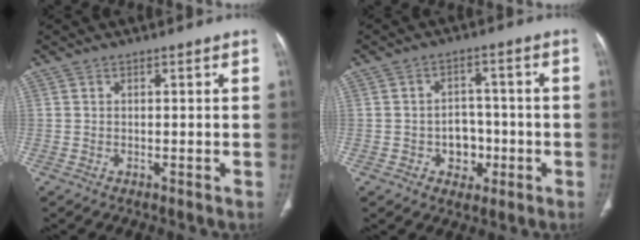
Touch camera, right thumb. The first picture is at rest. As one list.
[{"total": 6.4, "force": [-1.9, 5.2, 3.2], "torque": [-0.013, 0.021, -0.027]}]